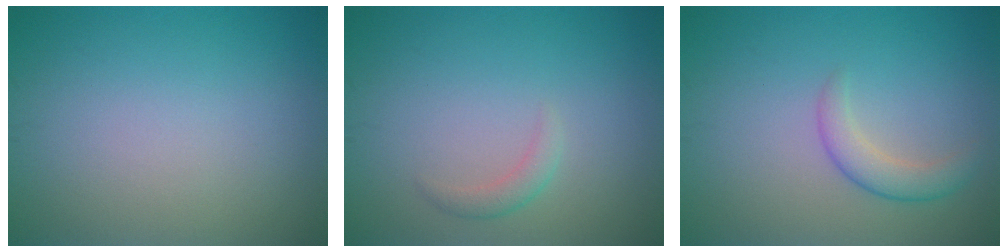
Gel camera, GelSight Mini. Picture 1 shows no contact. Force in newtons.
{"total": 1.2, "press": 1.2, "slide": 0.1}
{"total": 2.3, "press": 2.3, "slide": 0.1}